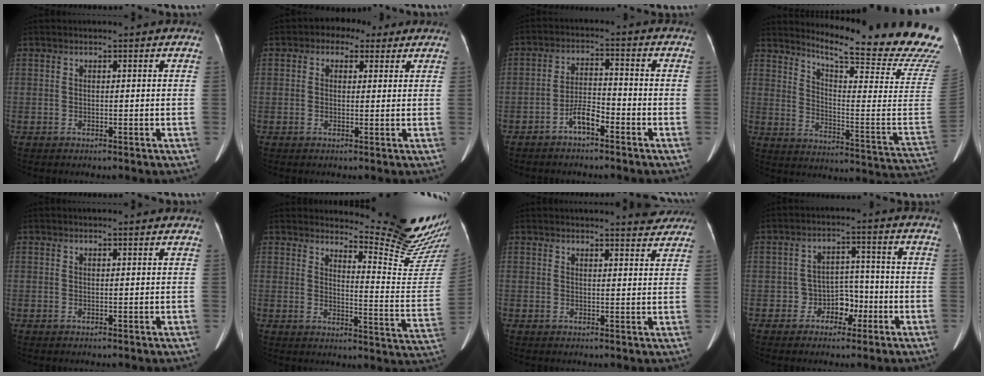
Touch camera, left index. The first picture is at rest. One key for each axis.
{"total": 4.8, "fx": 2.6, "fy": 3.3, "fz": 2.3, "tx": -0.029, "ty": 0.032, "tz": 0.035}
{"total": 4.3, "fx": -2.9, "fy": 1.2, "fz": 3.0, "tx": -0.063, "ty": 0.012, "tz": -0.052}
{"total": 26.0, "fx": 23.4, "fy": -0.3, "fz": 11.5, "tx": -0.177, "ty": -0.141, "tz": 0.284}
{"total": 0.7, "fx": 0.7, "fy": 0.1, "fz": 0.1, "tx": -0.008, "ty": 0.002, "tz": 0.006}
{"total": 14.2, "fx": 13.9, "fy": -1.8, "fz": 2.1, "tx": -0.026, "ty": -0.136, "tz": 0.158}
{"total": 5.2, "fx": 4.9, "fy": 0.9, "fz": 1.3, "tx": -0.012, "ty": -0.006, "tz": 0.044}
{"total": 4.8, "fx": -2.2, "fy": 3.6, "fz": 2.3, "tx": -0.031, "ty": 0.021, "tz": -0.035}